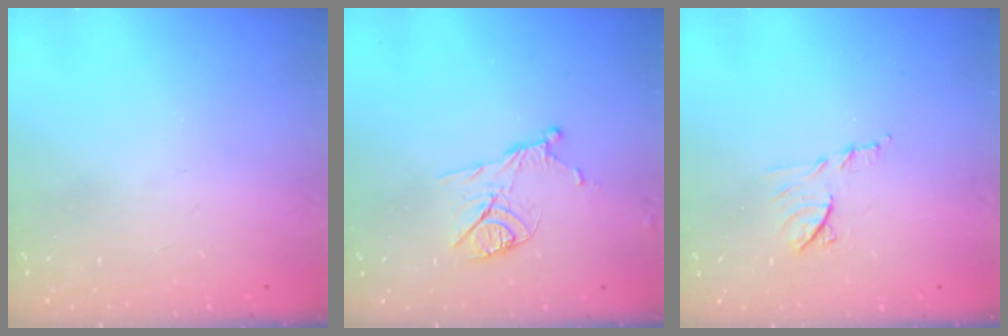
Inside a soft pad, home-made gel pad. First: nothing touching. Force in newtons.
{"total": 10.9, "press": 10.9, "slide": 0.4}
{"total": 7.4, "press": 7.4, "slide": 0.4}